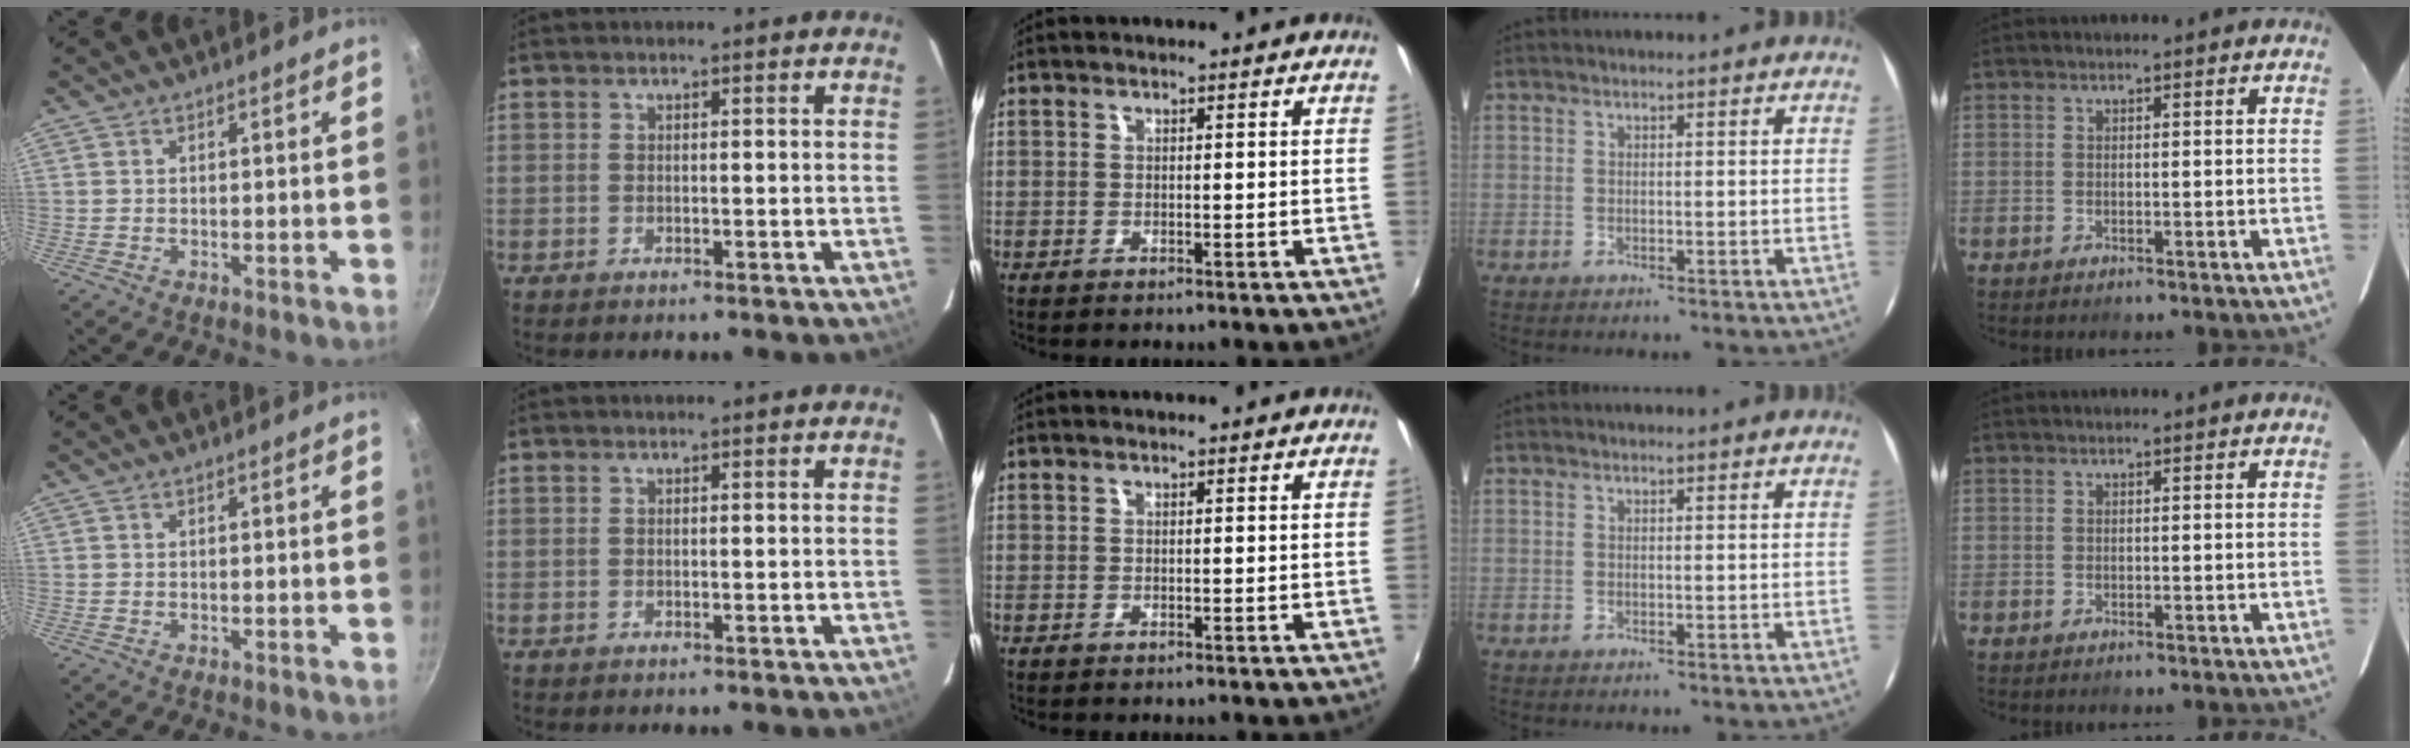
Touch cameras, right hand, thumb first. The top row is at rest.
{}